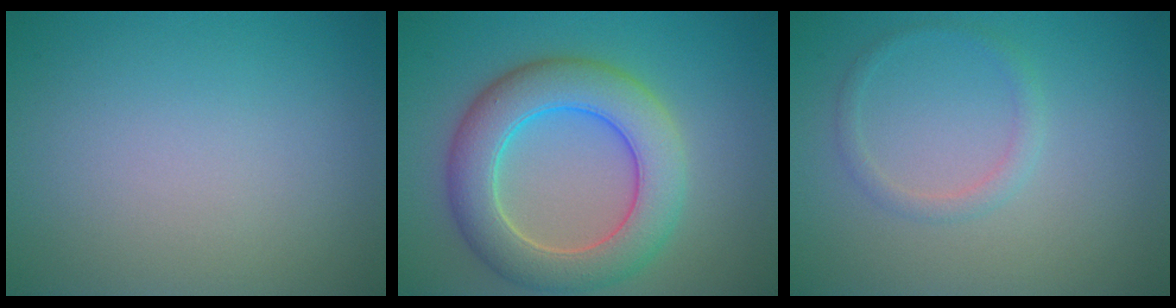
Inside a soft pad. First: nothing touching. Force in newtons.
{"total": 7.6, "press": 7.6, "slide": 0.5}
{"total": 1.4, "press": 1.4, "slide": 0.1}